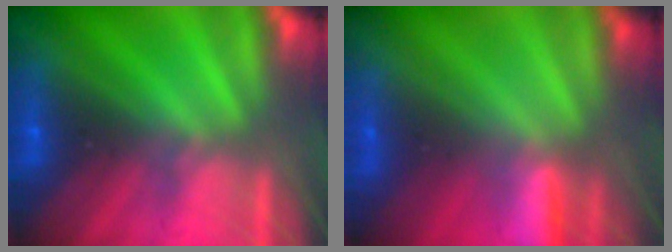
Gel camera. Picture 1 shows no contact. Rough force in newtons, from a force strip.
{"total": 2.8}